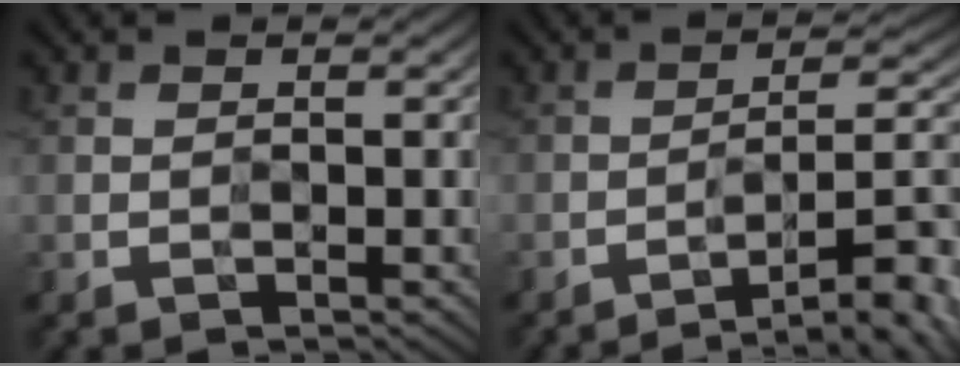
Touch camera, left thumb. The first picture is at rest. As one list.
[{"total": 10.1, "force": [-5.7, 2.7, 7.9], "torque": [-0.115, 0.008, -0.084]}]